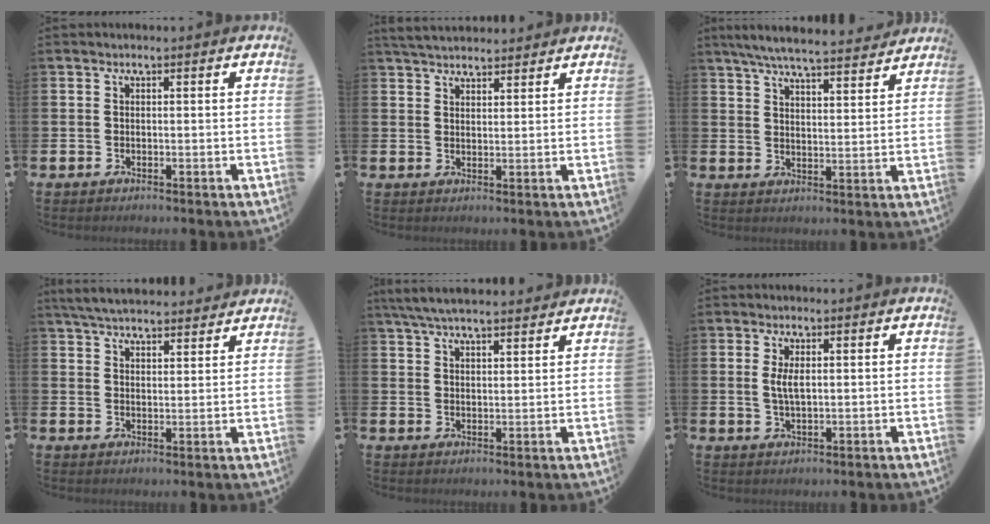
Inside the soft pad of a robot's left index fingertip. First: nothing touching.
{"total": 4.1, "force": [4.0, 0.9, 0.6], "torque": [-0.016, -0.015, 0.073]}
{"total": 6.7, "force": [6.4, 0.6, 2.1], "torque": [-0.056, -0.036, 0.113]}
{"total": 5.5, "force": [5.3, 0.9, 1.2], "torque": [-0.036, -0.022, 0.095]}
{"total": 5.7, "force": [5.4, 0.8, 1.7], "torque": [-0.053, -0.014, 0.101]}
{"total": 2.8, "force": [0.8, 1.0, 2.5], "torque": [-0.046, 0.004, 0.011]}